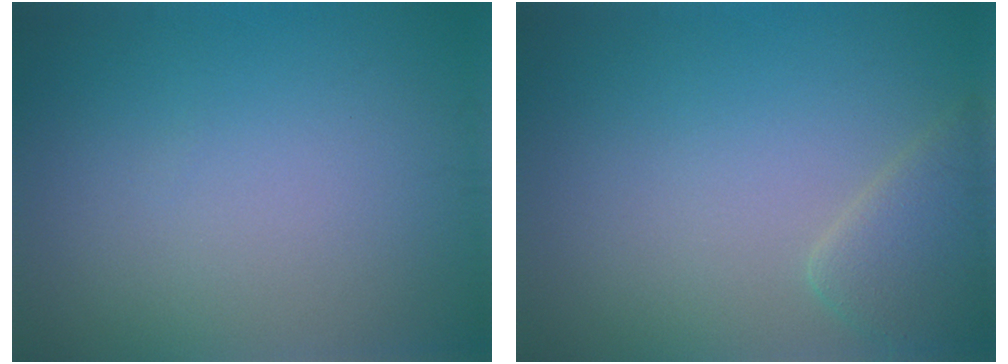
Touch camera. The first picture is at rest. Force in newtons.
{"total": 3.3, "press": 3.3, "slide": 0.2}